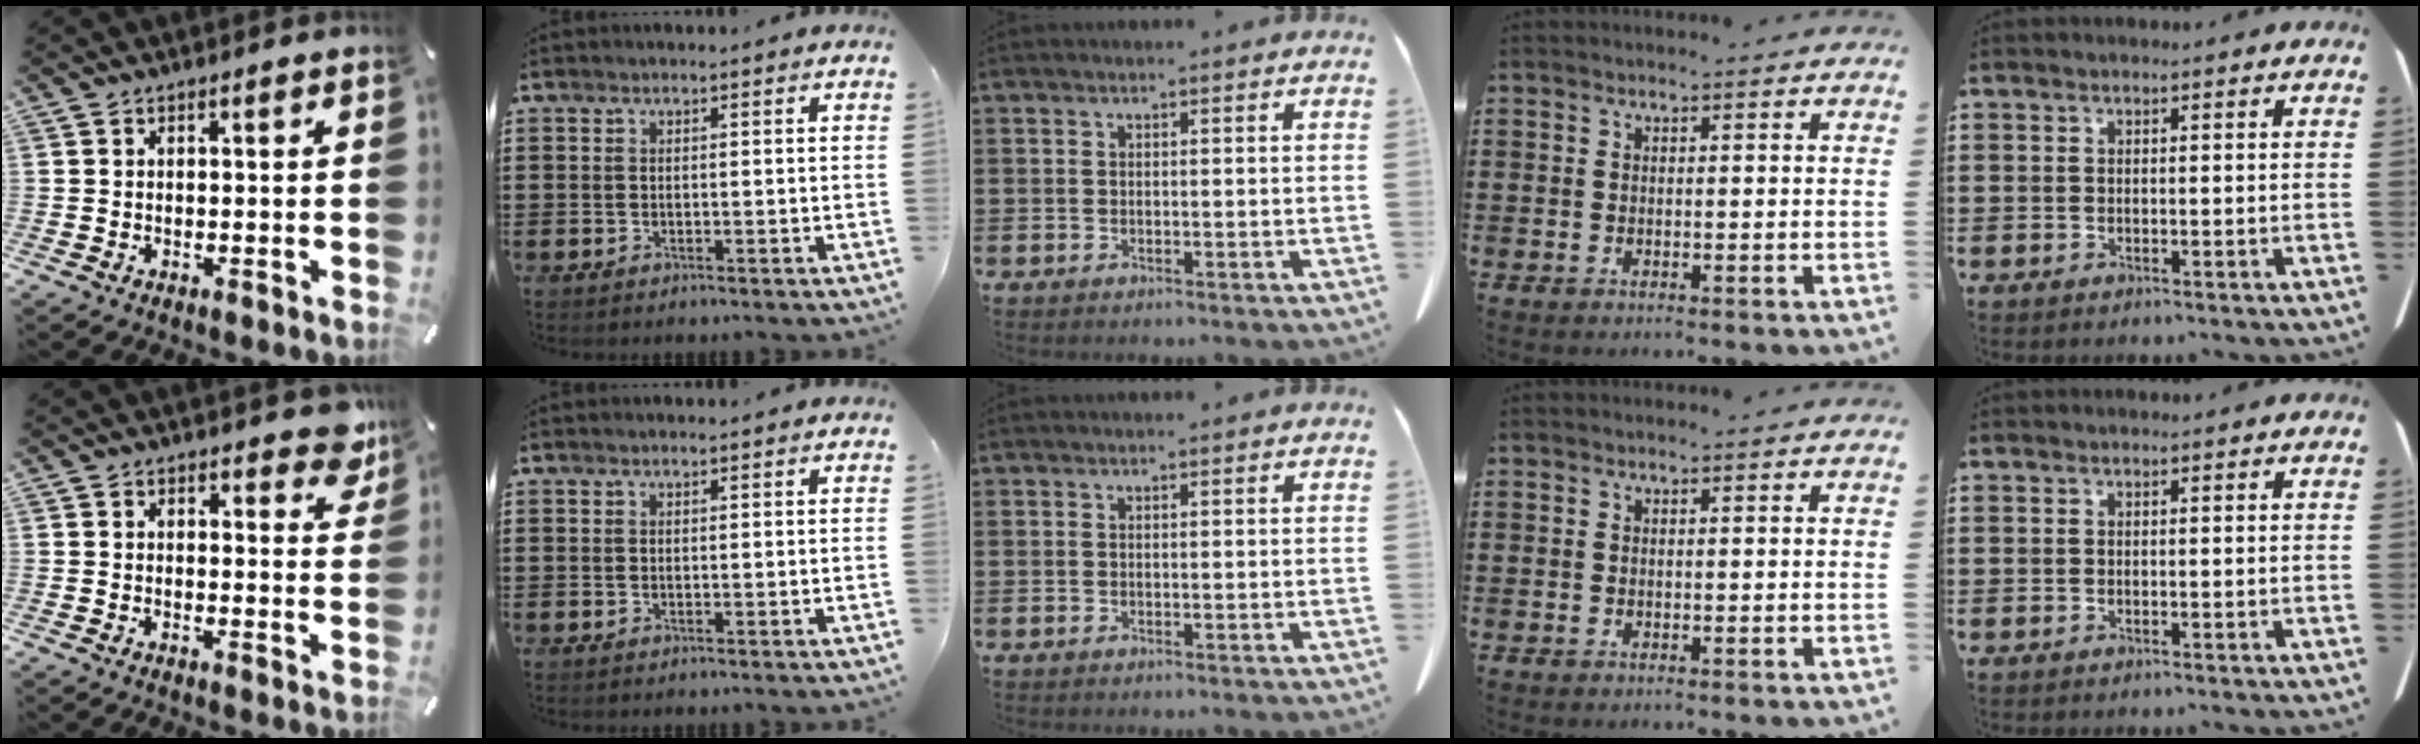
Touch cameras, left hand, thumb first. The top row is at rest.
{"thumb": {"total": 5.1, "force": [3.6, 2.8, 2.4], "torque": [-0.017, -0.019, 0.059]}}